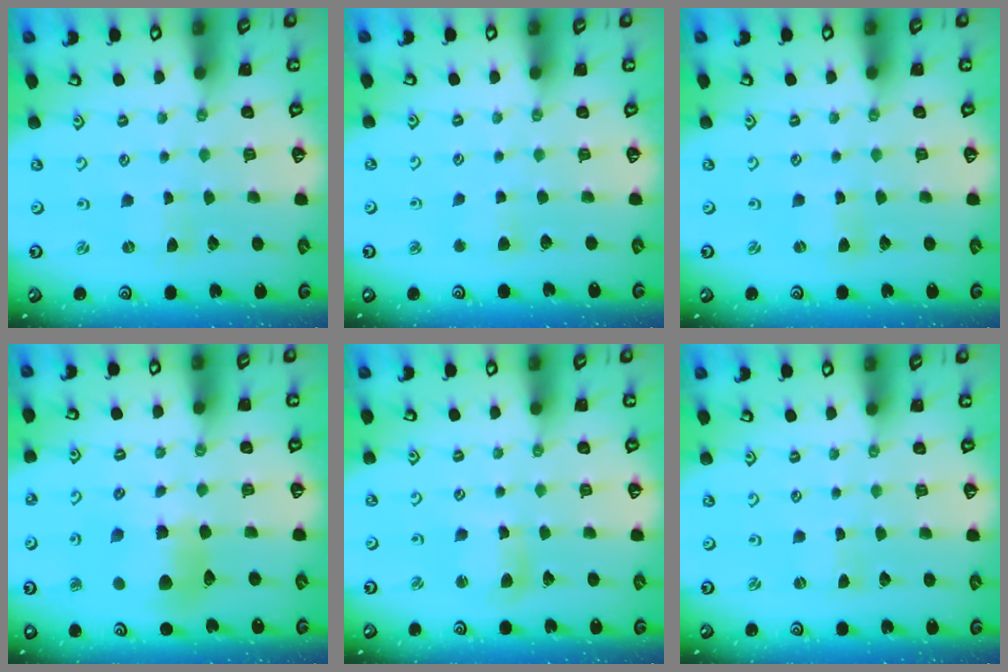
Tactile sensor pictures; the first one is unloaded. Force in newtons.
{"total": 3.6, "press": 3.5, "slide": 0.7}
{"total": 0.7, "press": 0.7, "slide": 0.3}
{"total": 11.2, "press": 11.2, "slide": 1.4}
{"total": 6.1, "press": 6.0, "slide": 0.9}
{"total": 0.0}